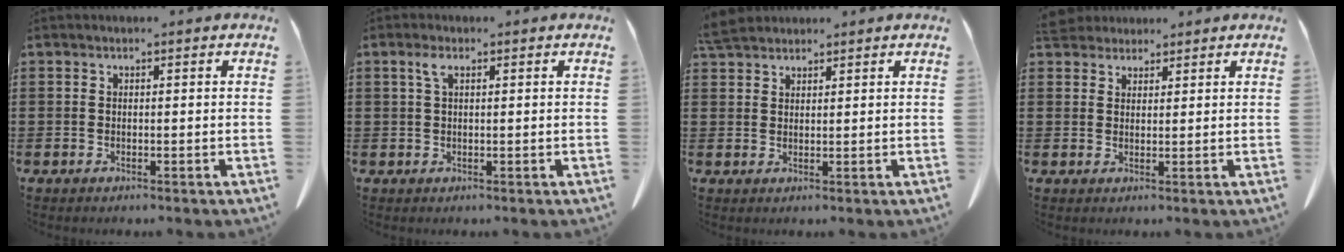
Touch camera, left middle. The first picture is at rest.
{"total": 2.3, "force": [0.9, 0.7, 1.9], "torque": [-0.043, 0.005, 0.015]}
{"total": 3.4, "force": [3.2, 0.8, 1.1], "torque": [-0.030, -0.001, 0.062]}
{"total": 3.4, "force": [3.2, 1.1, 0.5], "torque": [-0.021, -0.004, 0.063]}